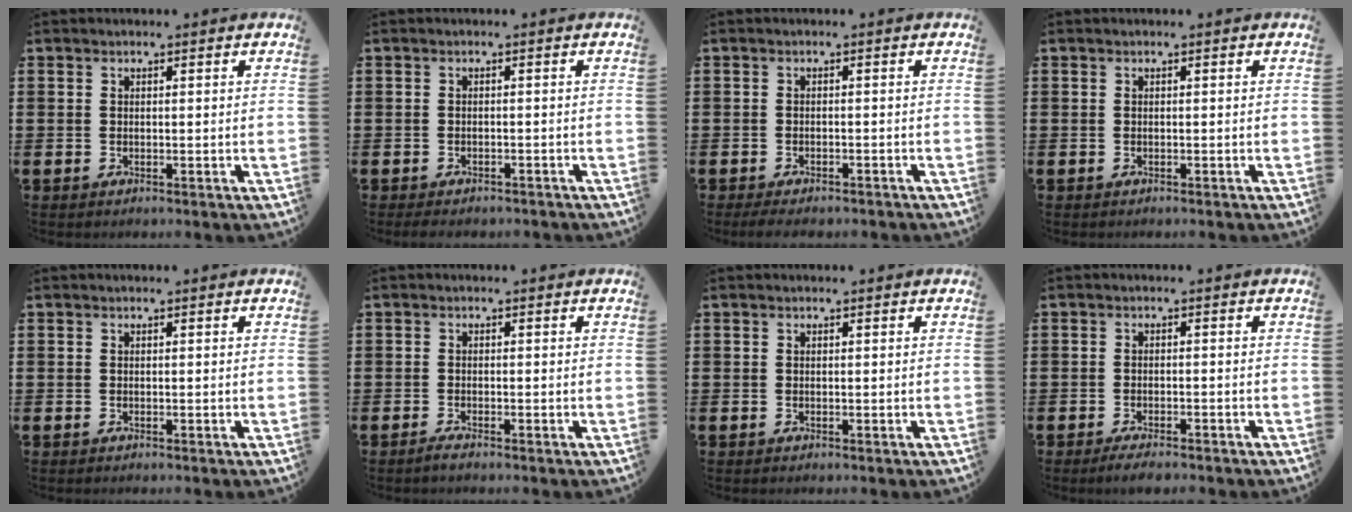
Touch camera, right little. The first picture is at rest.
{"total": 1.0, "force": [-0.9, 0.2, 0.3], "torque": [-0.007, 0.000, -0.020]}
{"total": 1.4, "force": [-1.2, 0.2, 0.6], "torque": [-0.011, 0.001, -0.024]}
{"total": 0.0}
{"total": 0.0}
{"total": 0.9, "force": [-0.6, 0.1, 0.7], "torque": [-0.011, -0.002, -0.012]}
{"total": 0.0}
{"total": 1.6, "force": [-1.5, 0.1, 0.7], "torque": [-0.013, 0.002, -0.029]}